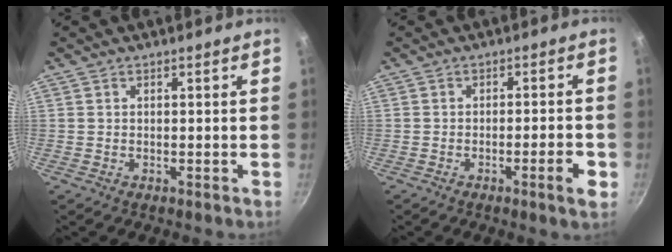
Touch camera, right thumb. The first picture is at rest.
{"total": 4.8, "force": [-1.9, 0.7, 4.3], "torque": [-0.054, 0.012, -0.027]}